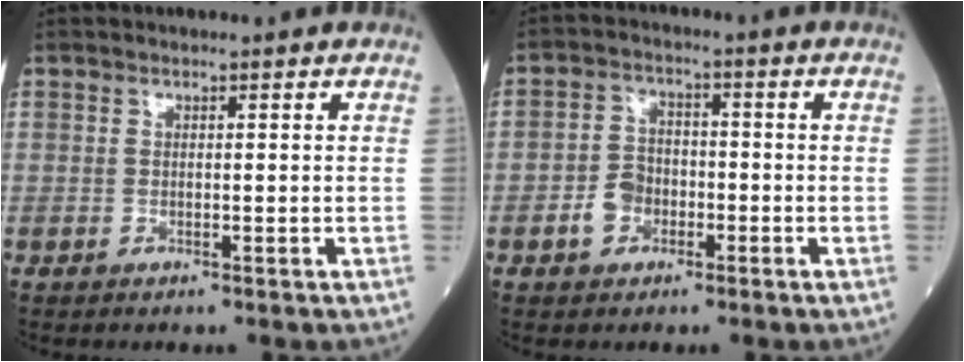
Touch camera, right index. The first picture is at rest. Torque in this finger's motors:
{"motor_torque": [0.43, -0.31, 0.14, 0.05]}